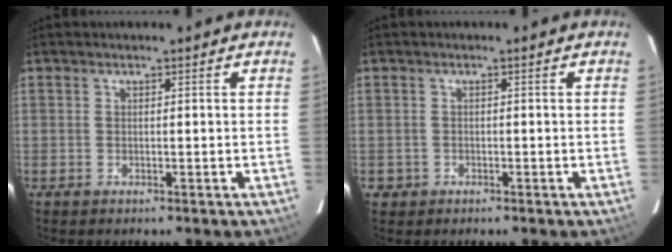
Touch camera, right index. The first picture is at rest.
{"total": 1.8, "force": [-0.6, 1.6, 0.2], "torque": [-0.006, 0.003, -0.007]}